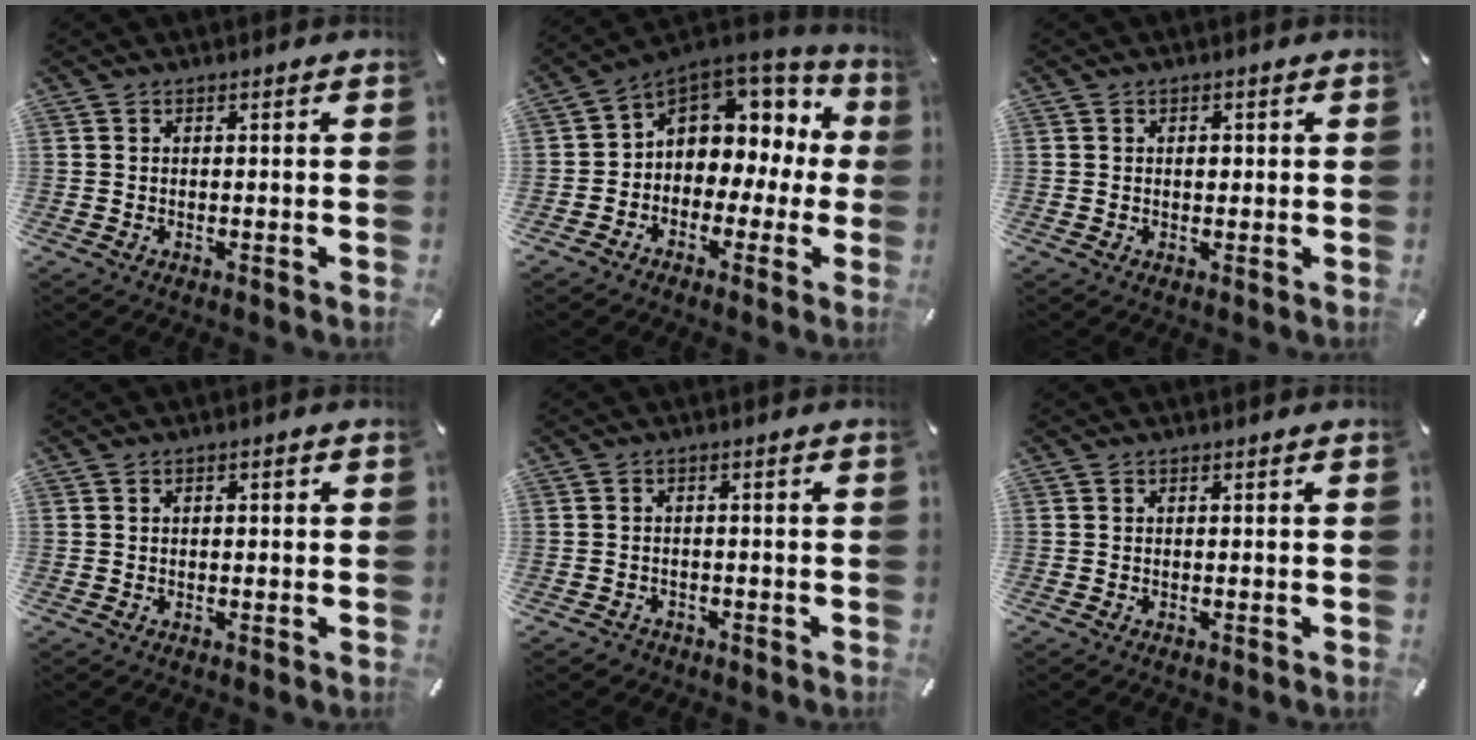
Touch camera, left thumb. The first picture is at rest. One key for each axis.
{"total": 8.3, "fx": 2.8, "fy": 7.0, "fz": 3.5, "tx": -0.064, "ty": -0.025, "tz": 0.054}
{"total": 1.5, "fx": 0.1, "fy": 1.2, "fz": 0.9, "tx": -0.010, "ty": 0.004, "tz": -0.002}
{"total": 1.1, "fx": 0.1, "fy": 0.7, "fz": 0.8, "tx": -0.017, "ty": 0.005, "tz": -0.001}
{"total": 1.9, "fx": -1.3, "fy": 1.3, "fz": 0.5, "tx": -0.009, "ty": 0.009, "tz": -0.030}
{"total": 0.0}